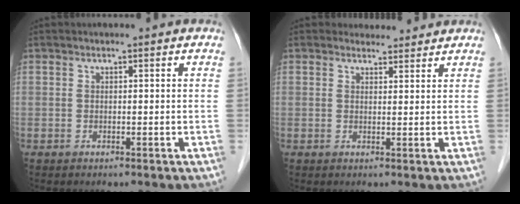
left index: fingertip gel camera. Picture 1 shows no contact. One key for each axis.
{"total": 2.8, "fx": 2.6, "fy": 0.9, "fz": -0.2, "tx": 0.000, "ty": 0.004, "tz": 0.036}